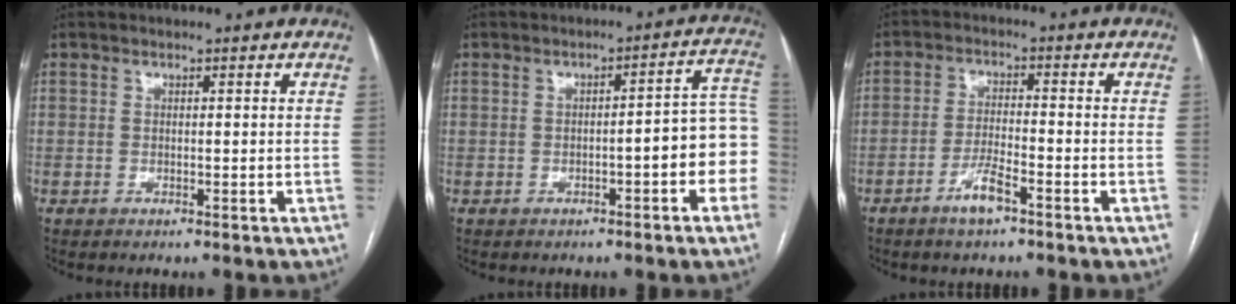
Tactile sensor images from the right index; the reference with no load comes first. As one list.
[{"total": 7.9, "force": [-1.8, 1.7, 7.5], "torque": [-0.084, 0.039, -0.022]}, {"total": 4.5, "force": [-3.0, 0.6, 3.3], "torque": [-0.065, -0.001, -0.058]}]